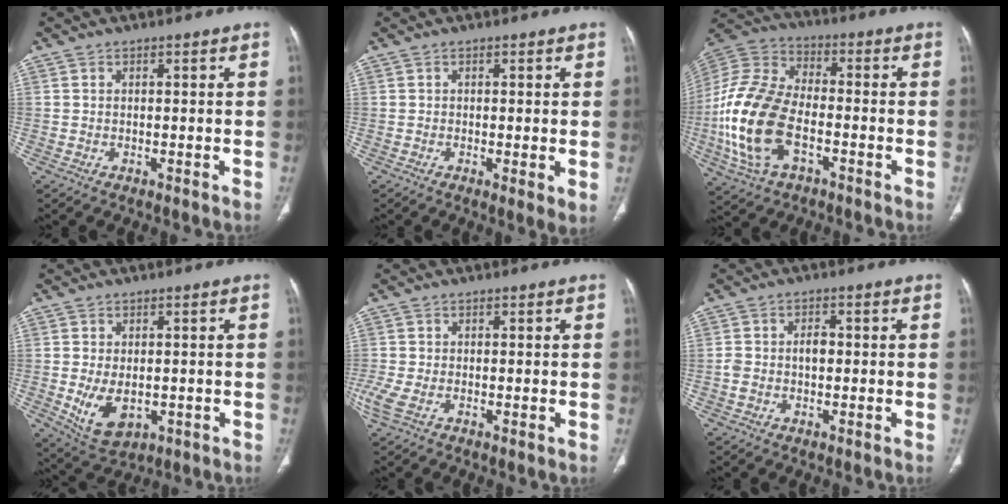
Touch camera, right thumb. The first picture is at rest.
{"total": 2.9, "force": [-0.2, 0.7, 2.8], "torque": [-0.052, -0.013, -0.008]}
{"total": 20.0, "force": [-5.3, 11.5, 15.4], "torque": [-0.333, 0.018, -0.100]}
{"total": 8.1, "force": [-1.5, 5.1, 6.1], "torque": [-0.105, -0.009, -0.008]}
{"total": 3.5, "force": [-1.1, 1.4, 3.0], "torque": [-0.087, -0.004, -0.023]}
{"total": 3.6, "force": [-0.3, 2.3, 2.7], "torque": [-0.053, 0.016, -0.006]}